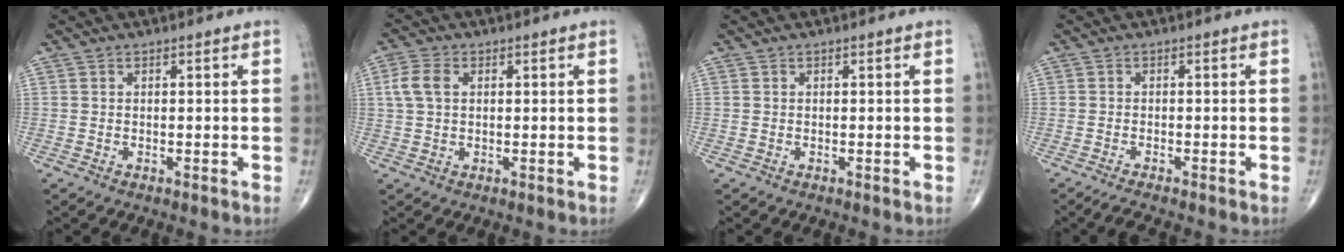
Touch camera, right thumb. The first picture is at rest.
{"total": 4.6, "force": [1.0, 3.0, 3.3], "torque": [-0.078, 0.010, 0.018]}
{"total": 0.0}
{"total": 2.0, "force": [-1.8, -0.1, 1.0], "torque": [-0.032, 0.000, -0.035]}